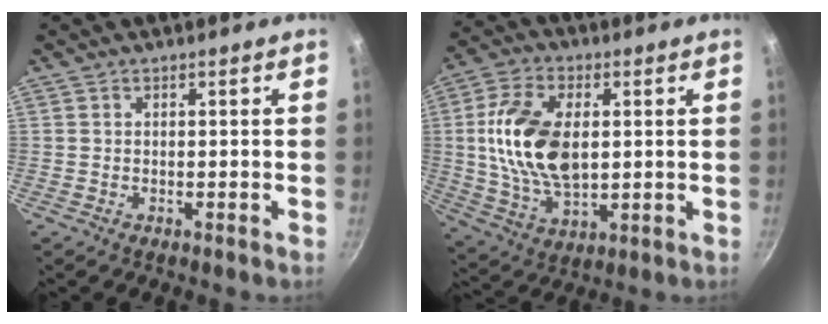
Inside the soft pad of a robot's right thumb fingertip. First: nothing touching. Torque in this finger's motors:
{"motor_torque": [0.78, 0.75, 1.42, -0.12, 0.20]}